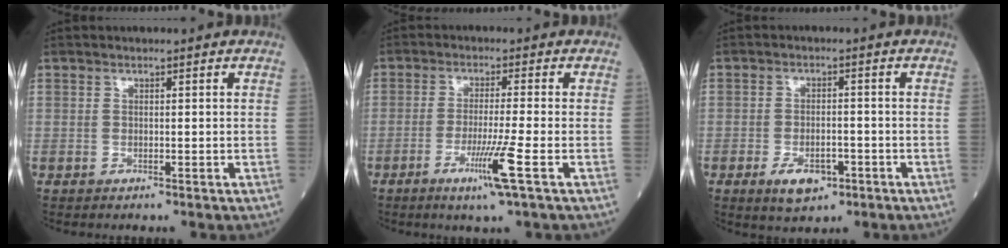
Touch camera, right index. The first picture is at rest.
{"total": 6.2, "force": [-2.7, -1.2, 5.4], "torque": [-0.101, -0.020, -0.053]}
{"total": 5.4, "force": [-2.8, 2.7, 3.8], "torque": [-0.064, -0.001, -0.038]}